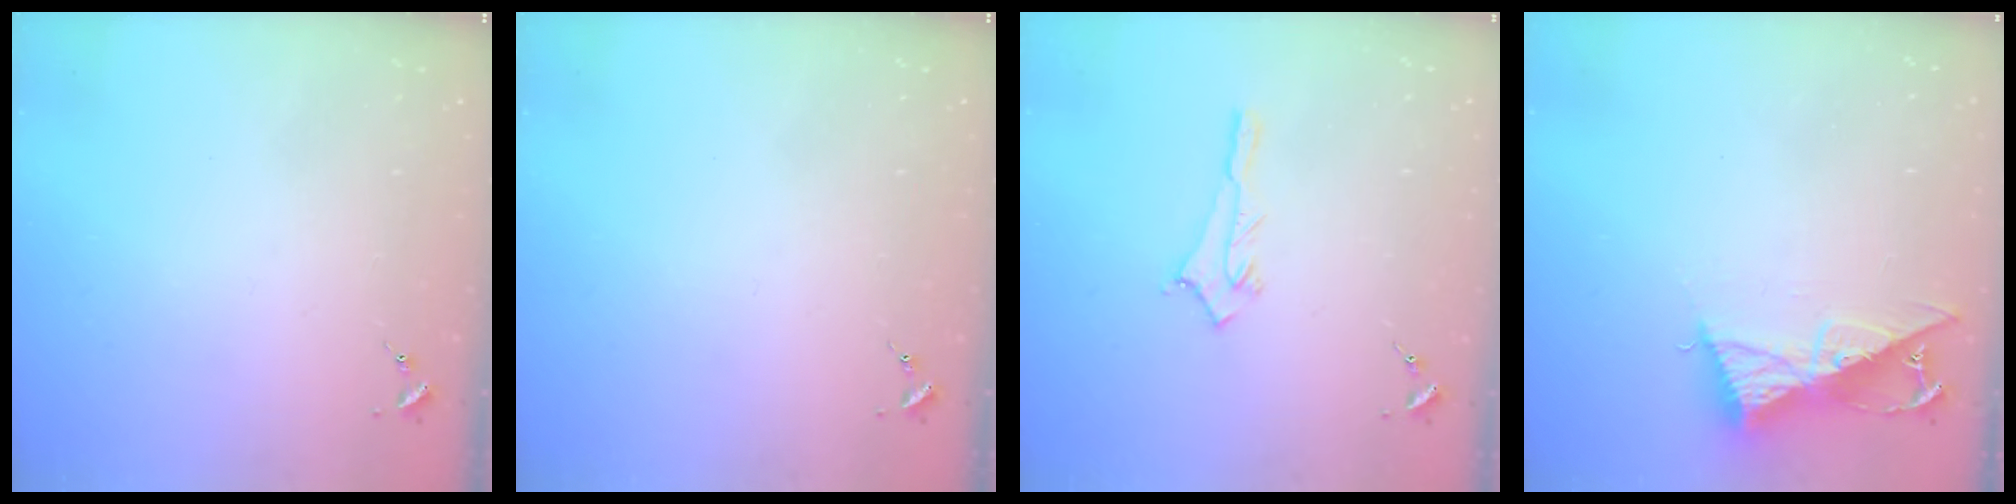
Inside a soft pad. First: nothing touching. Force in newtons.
{"total": 0.0}
{"total": 3.8, "press": 3.8, "slide": 0.5}
{"total": 12.4, "press": 12.4, "slide": 1.0}